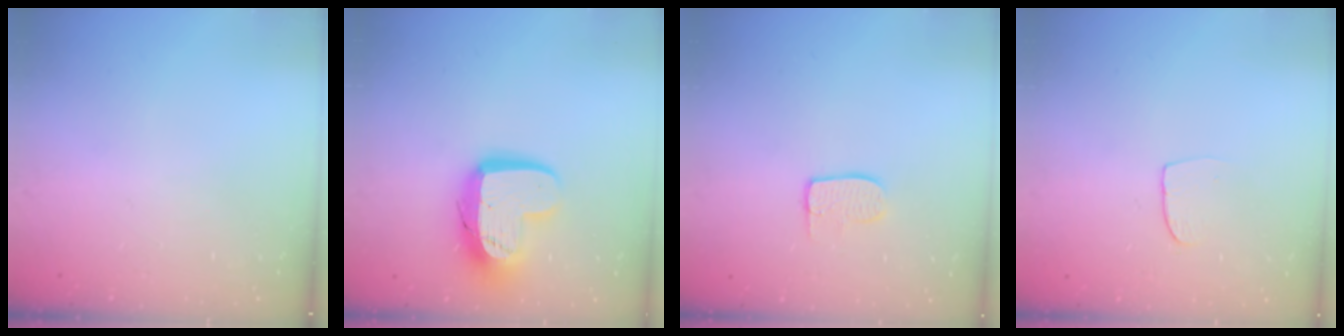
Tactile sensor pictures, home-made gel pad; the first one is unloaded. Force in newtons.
{"total": 14.4, "press": 14.3, "slide": 1.4}
{"total": 7.2, "press": 7.1, "slide": 0.4}
{"total": 6.0, "press": 6.0, "slide": 0.4}